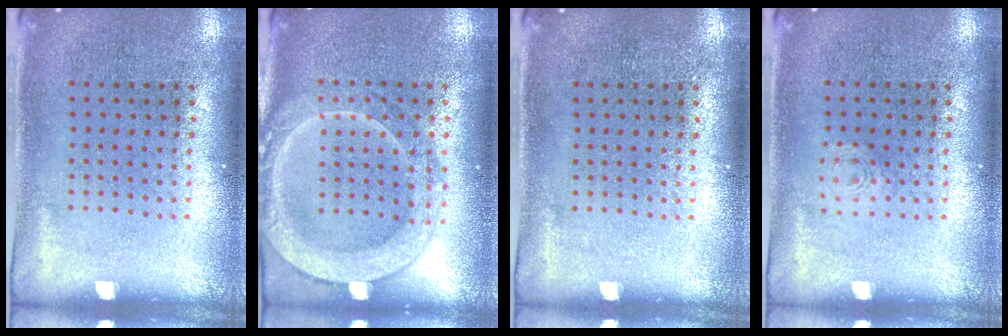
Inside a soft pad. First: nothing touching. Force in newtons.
{"total": 2.1, "press": 2.1, "slide": 0.2}
{"total": 0.0}
{"total": 0.7, "press": 0.6, "slide": 0.2}